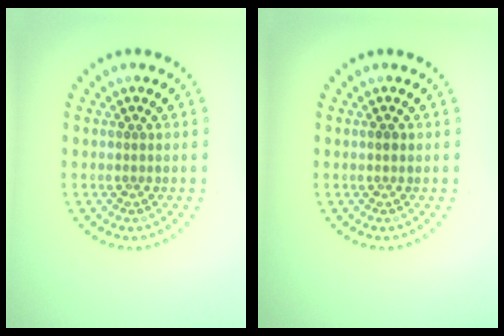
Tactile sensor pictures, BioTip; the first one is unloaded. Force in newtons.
{"total": 0.8, "press": 0.8, "slide": 0.1}